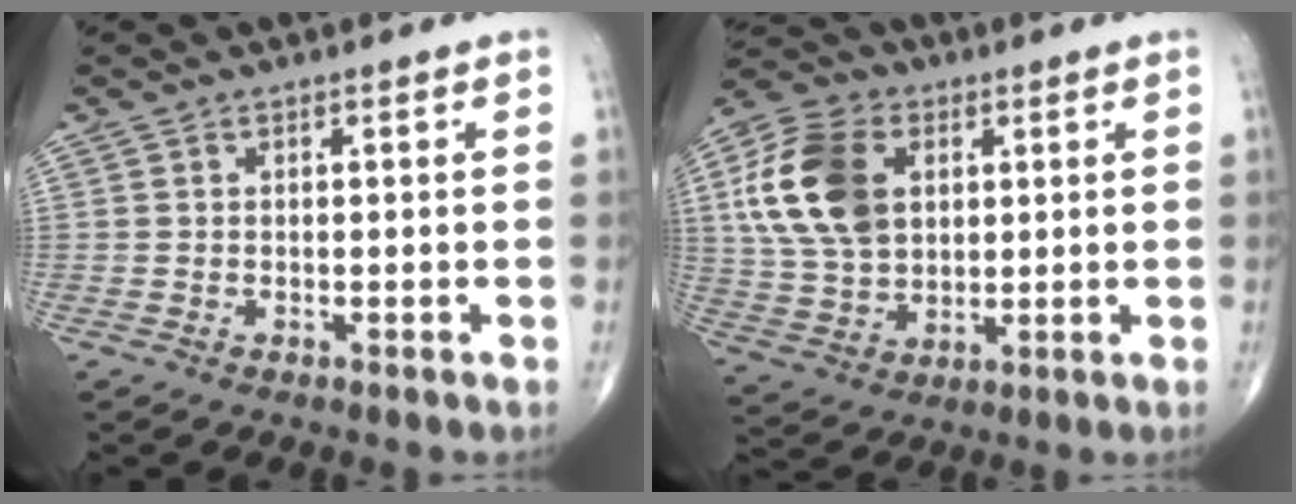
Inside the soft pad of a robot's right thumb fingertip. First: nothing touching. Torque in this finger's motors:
{"motor_torque": [2.19, 2.26, 0.92, -0.05, 0.17]}